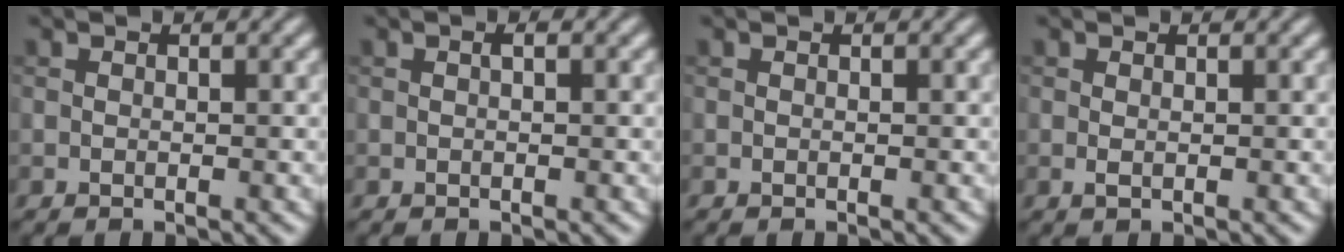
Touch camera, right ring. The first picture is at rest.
{"total": 0.5, "force": [0.1, 0.1, 0.5], "torque": [-0.011, 0.004, 0.003]}
{"total": 0.0}
{"total": 0.5, "force": [0.1, 0.2, 0.5], "torque": [-0.011, -0.001, 0.001]}